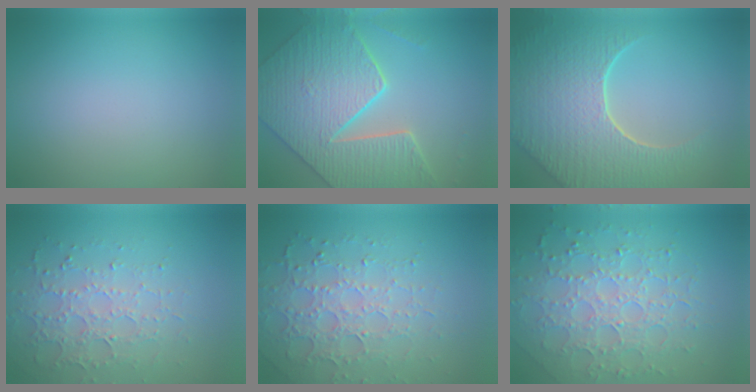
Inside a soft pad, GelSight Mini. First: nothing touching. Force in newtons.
{"total": 7.7, "press": 6.6, "slide": 4.0}
{"total": 8.6, "press": 6.1, "slide": 6.1}
{"total": 3.5, "press": 3.4, "slide": 0.9}
{"total": 4.8, "press": 4.2, "slide": 2.4}
{"total": 7.3, "press": 5.2, "slide": 5.1}